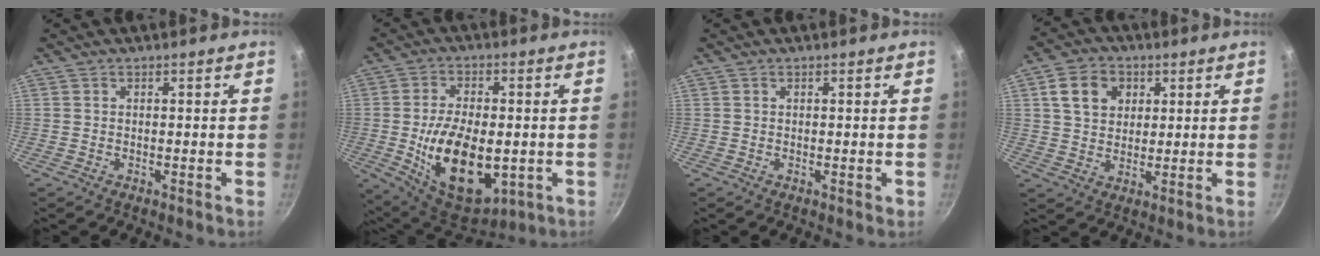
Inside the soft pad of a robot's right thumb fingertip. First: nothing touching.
{"total": 18.2, "force": [-2.7, 10.2, 14.9], "torque": [-0.230, -0.004, -0.029]}
{"total": 0.7, "force": [0.2, 0.3, 0.5], "torque": [-0.003, 0.001, 0.002]}
{"total": 8.5, "force": [2.8, 6.8, 4.4], "torque": [-0.056, 0.005, 0.045]}